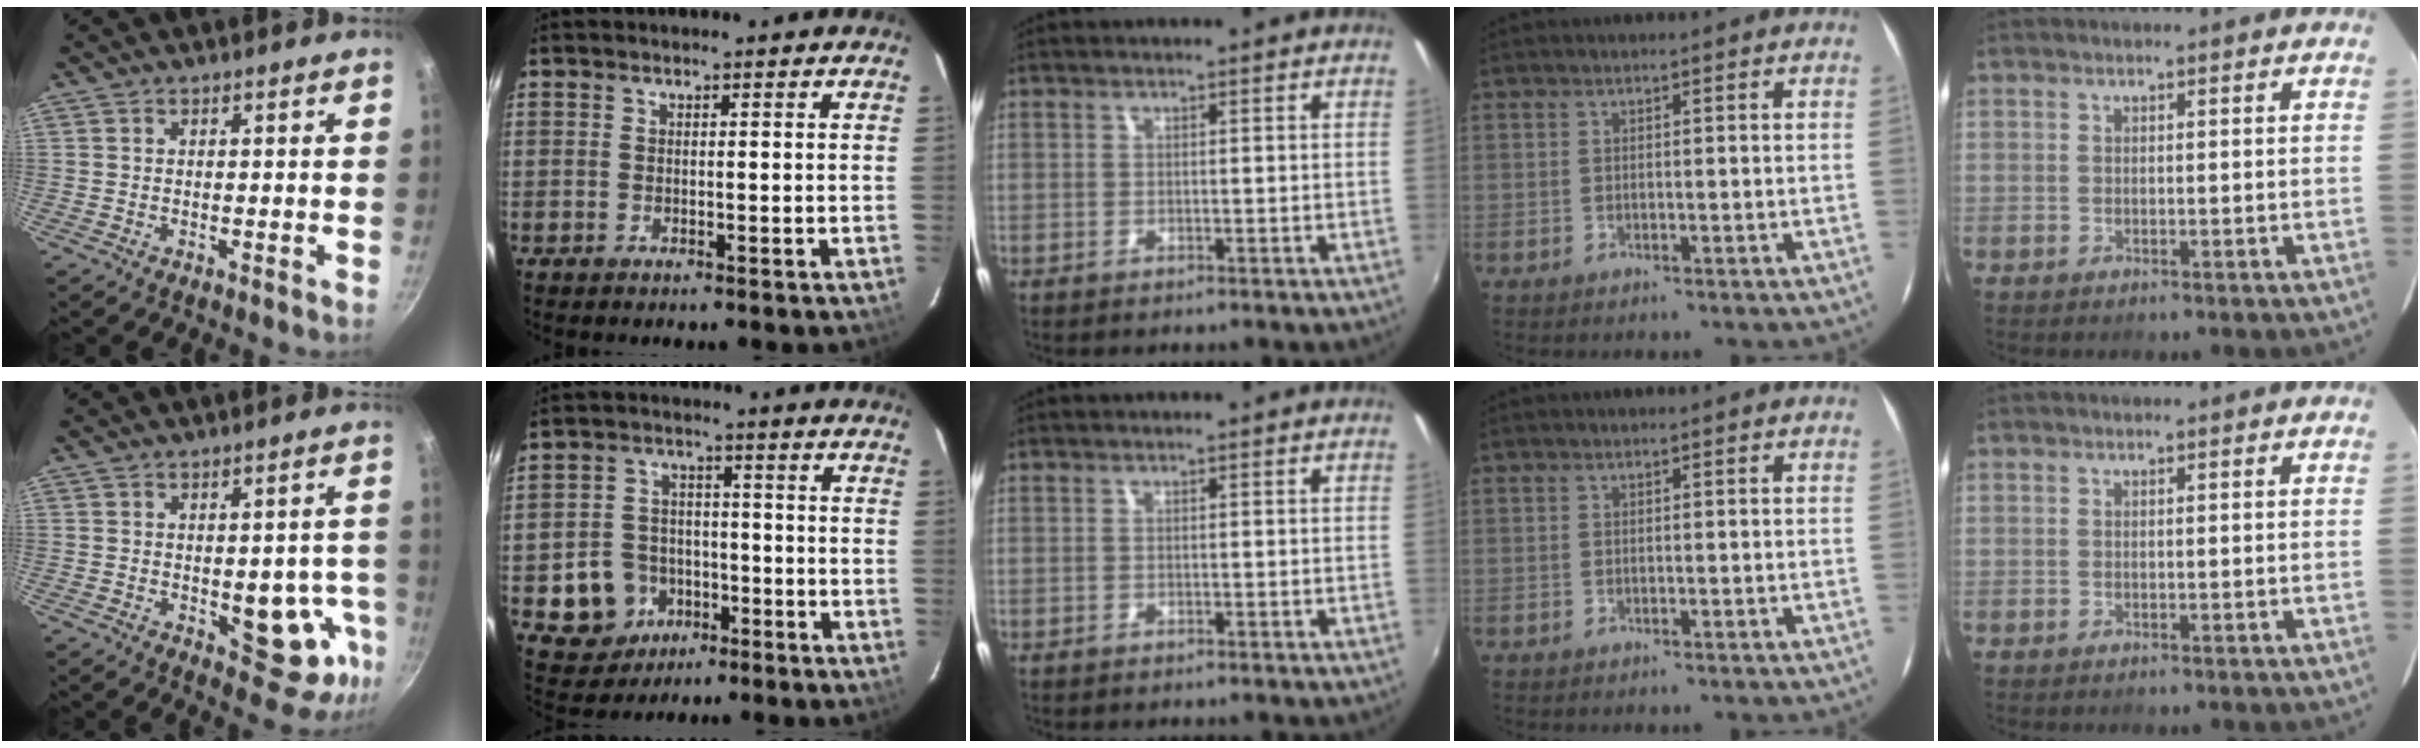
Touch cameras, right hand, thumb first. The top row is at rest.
{"thumb": {"total": 12.0, "force": [-2.4, 6.4, 9.8], "torque": [-0.060, 0.001, -0.023]}, "index": {"total": 9.5, "force": [-4.1, 8.3, 1.9], "torque": [-0.063, 0.029, -0.046]}}